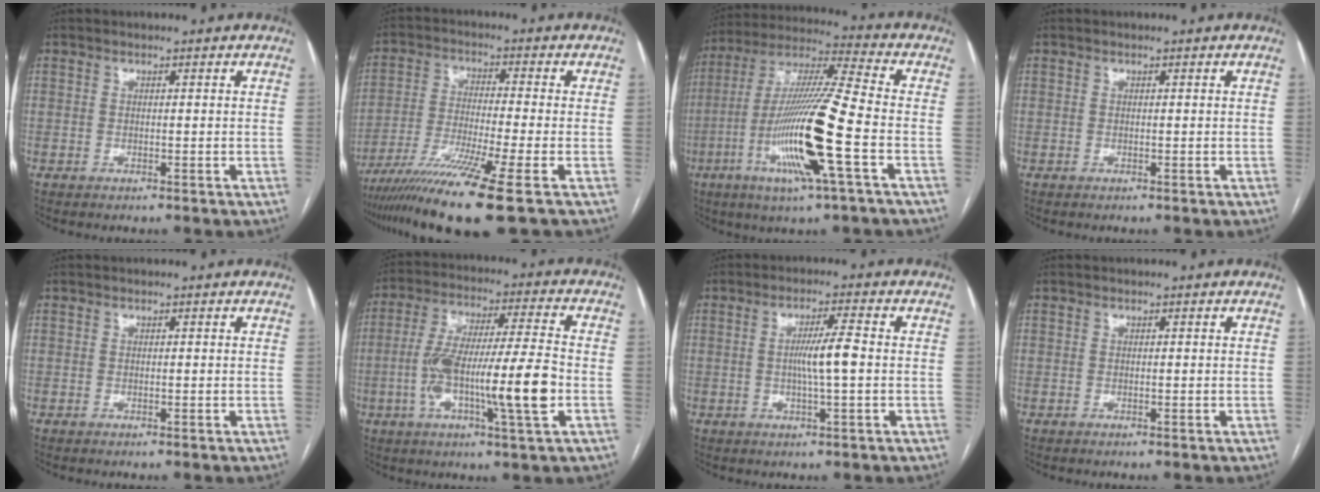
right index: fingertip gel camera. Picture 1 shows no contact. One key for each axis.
{"total": 12.9, "fx": -8.7, "fy": -1.8, "fz": 9.4, "tx": -0.182, "ty": -0.039, "tz": -0.151}
{"total": 18.1, "fx": -5.5, "fy": -0.2, "fz": 17.3, "tx": -0.346, "ty": -0.014, "tz": -0.109}
{"total": 0.0}
{"total": 0.0}
{"total": 15.3, "fx": -3.3, "fy": 0.8, "fz": 14.9, "tx": -0.276, "ty": 0.006, "tz": -0.060}
{"total": 5.2, "fx": -0.2, "fy": -0.1, "fz": 5.2, "tx": -0.094, "ty": 0.000, "tz": -0.005}
{"total": 0.0}